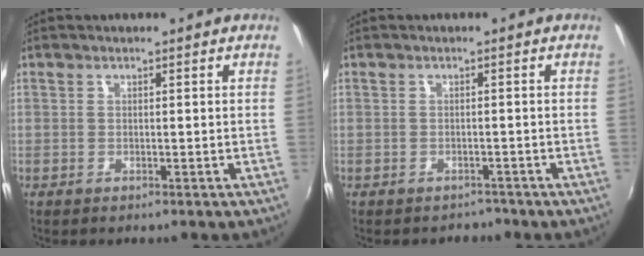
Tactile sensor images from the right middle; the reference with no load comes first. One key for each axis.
{"total": 2.5, "fx": -2.1, "fy": 1.2, "fz": -0.1, "tx": -0.002, "ty": -0.005, "tz": -0.028}